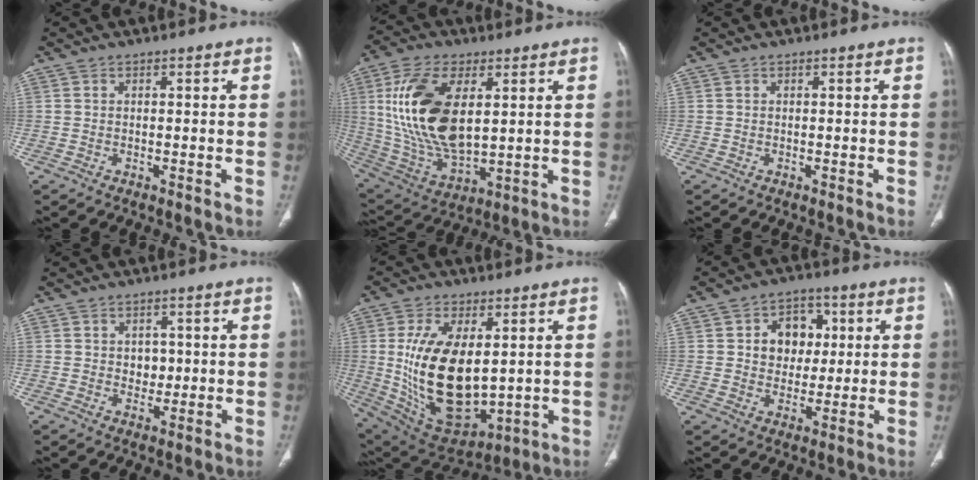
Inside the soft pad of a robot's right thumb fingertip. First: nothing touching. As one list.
[{"total": 20.7, "force": [4.5, 10.5, 17.2], "torque": [-0.339, -0.023, 0.092]}, {"total": 0.0}, {"total": 3.1, "force": [0.4, 2.5, 1.8], "torque": [-0.007, -0.001, 0.008]}, {"total": 20.9, "force": [1.5, 11.2, 17.5], "torque": [-0.317, -0.024, 0.054]}, {"total": 9.2, "force": [1.9, 7.4, 5.1], "torque": [-0.025, 0.001, 0.028]}]